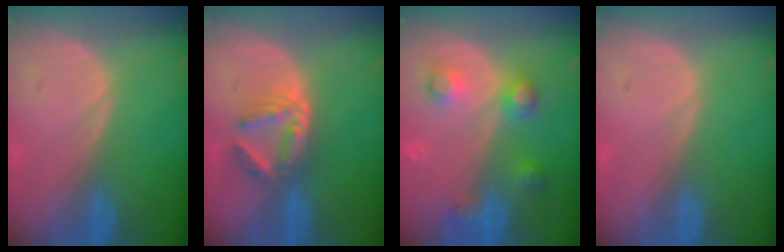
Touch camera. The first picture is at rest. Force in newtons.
{"total": 6.0, "press": 5.3, "slide": 2.8}
{"total": 5.3, "press": 5.3, "slide": 0.3}
{"total": 0.0}